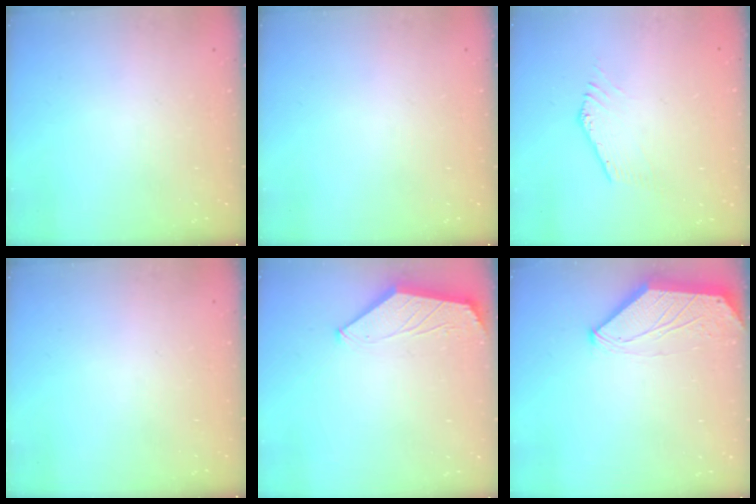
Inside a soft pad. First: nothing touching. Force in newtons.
{"total": 0.0}
{"total": 0.0}
{"total": 0.0}
{"total": 1.7, "press": 1.6, "slide": 0.3}
{"total": 0.0}